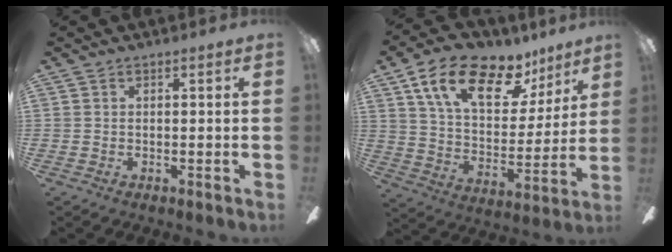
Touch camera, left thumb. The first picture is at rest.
{"total": 20.9, "force": [12.2, 10.2, 13.5], "torque": [-0.223, -0.056, 0.212]}